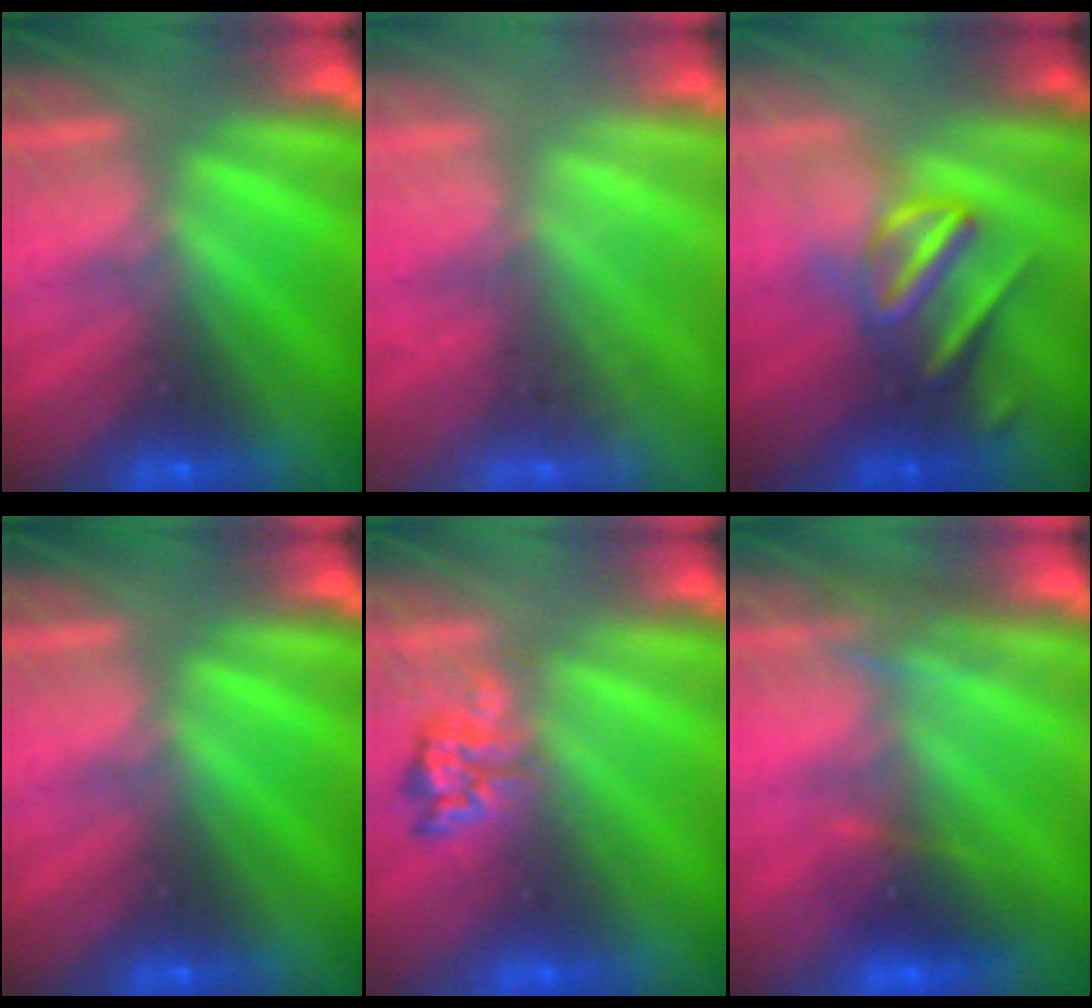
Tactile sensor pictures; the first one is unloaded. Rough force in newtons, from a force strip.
{"total": 2.1}
{"total": 3.0}
{"total": 0.0}
{"total": 2.4}
{"total": 3.5}